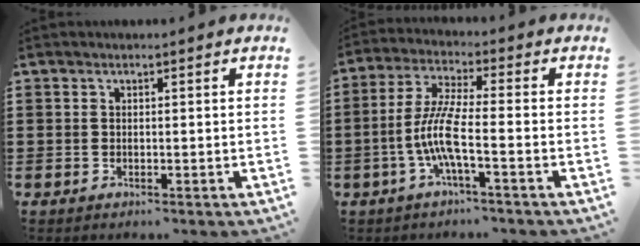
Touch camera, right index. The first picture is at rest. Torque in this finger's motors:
{"motor_torque": [2.14, 0.00, 0.84, 0.21]}